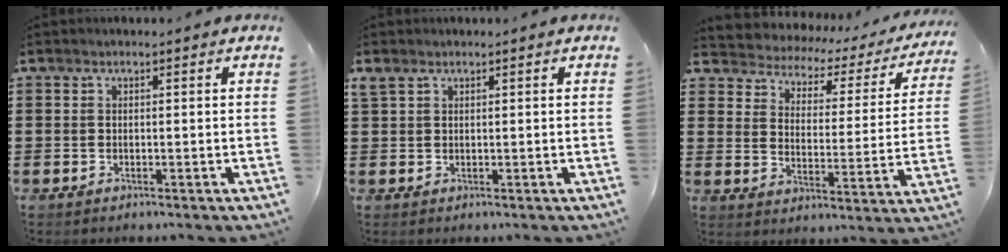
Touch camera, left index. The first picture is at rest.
{"total": 1.4, "force": [0.9, 0.8, 0.7], "torque": [-0.018, 0.003, 0.017]}
{"total": 1.8, "force": [1.6, 0.9, 0.0], "torque": [-0.019, -0.023, 0.013]}